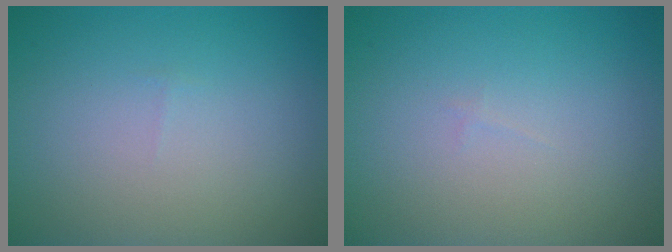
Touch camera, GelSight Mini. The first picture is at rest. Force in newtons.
{"total": 0.0}